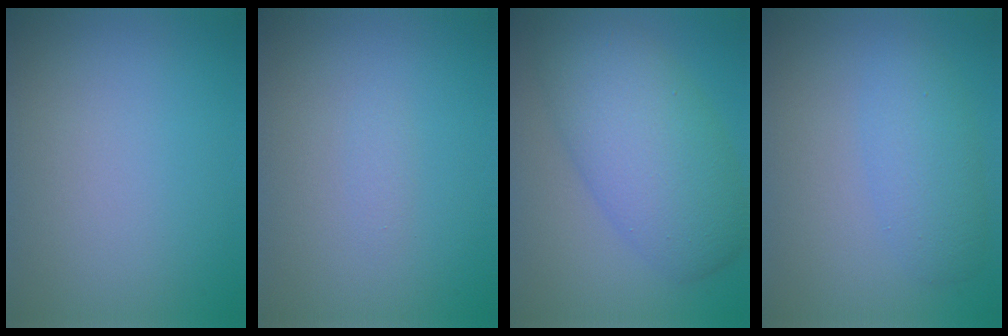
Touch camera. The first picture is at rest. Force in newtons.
{"total": 0.6, "press": 0.6, "slide": 0.0}
{"total": 7.9, "press": 7.9, "slide": 0.1}
{"total": 3.0, "press": 3.0, "slide": 0.1}